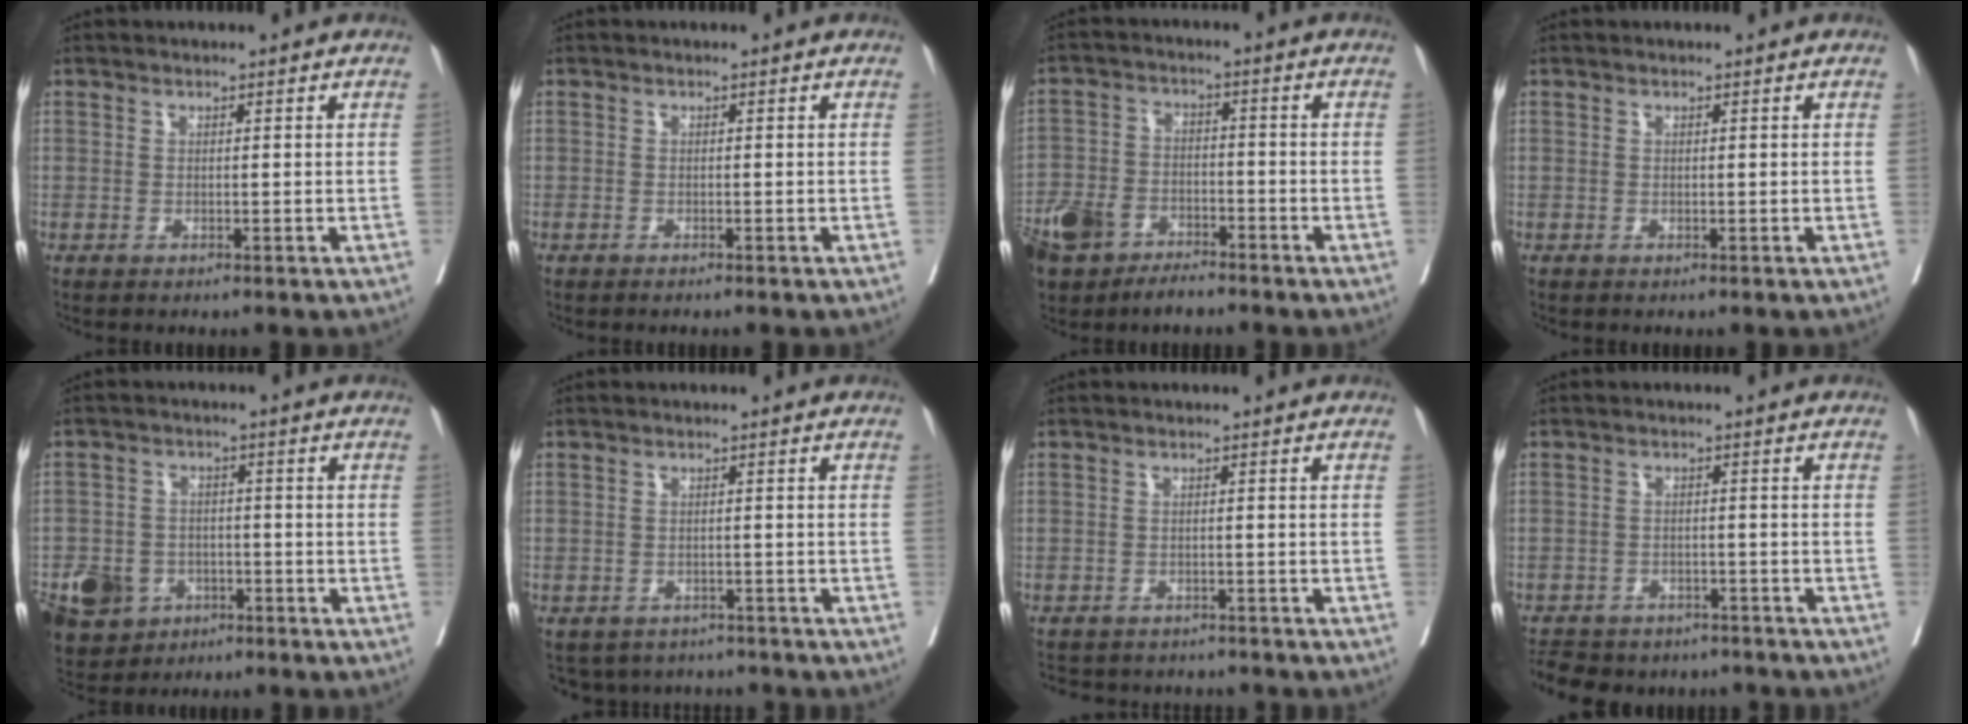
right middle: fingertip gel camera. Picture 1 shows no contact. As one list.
[{"total": 1.2, "force": [-1.0, 0.1, 0.6], "torque": [-0.011, -0.002, -0.013]}, {"total": 10.7, "force": [-7.2, 6.2, 4.8], "torque": [-0.107, -0.003, -0.131]}, {"total": 0.0}, {"total": 11.3, "force": [-5.8, 8.6, 4.5], "torque": [-0.108, 0.002, -0.089]}, {"total": 6.1, "force": [-5.5, 2.6, 0.1], "torque": [0.009, 0.010, -0.067]}, {"total": 8.4, "force": [-7.8, 2.6, 1.5], "torque": [-0.026, 0.005, -0.097]}, {"total": 12.8, "force": [-10.8, 5.7, 3.6], "torque": [-0.079, 0.006, -0.134]}]